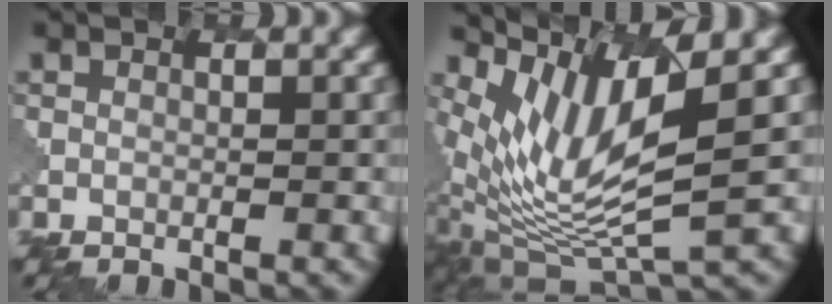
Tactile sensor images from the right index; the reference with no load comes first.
{"total": 8.9, "force": [3.6, 2.5, 7.7], "torque": [-0.167, -0.013, 0.076]}